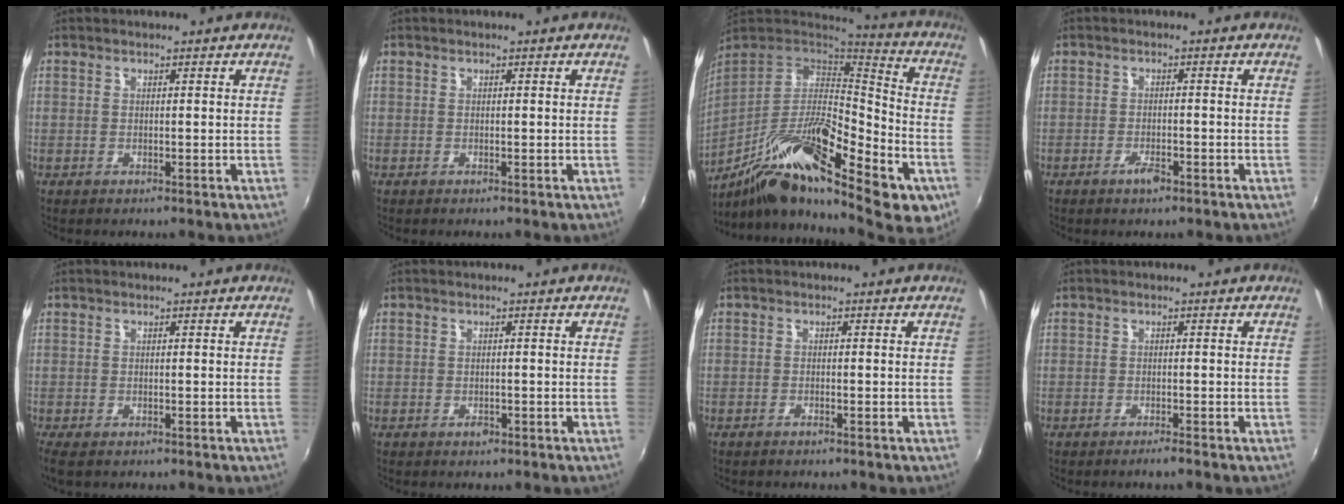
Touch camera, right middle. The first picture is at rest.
{"total": 0.0}
{"total": 28.0, "force": [-13.7, 8.9, 22.7], "torque": [-0.368, -0.031, -0.228]}
{"total": 2.5, "force": [-1.8, 0.8, 1.6], "torque": [-0.037, -0.002, -0.035]}
{"total": 2.6, "force": [-1.7, 1.1, 1.7], "torque": [-0.034, -0.014, -0.028]}
{"total": 1.1, "force": [-0.8, 0.6, 0.5], "torque": [-0.008, -0.002, -0.014]}
{"total": 0.9, "force": [-0.8, 0.0, 0.4], "torque": [-0.008, -0.002, -0.017]}
{"total": 1.2, "force": [-1.0, -0.2, 0.5], "torque": [-0.012, -0.003, -0.019]}